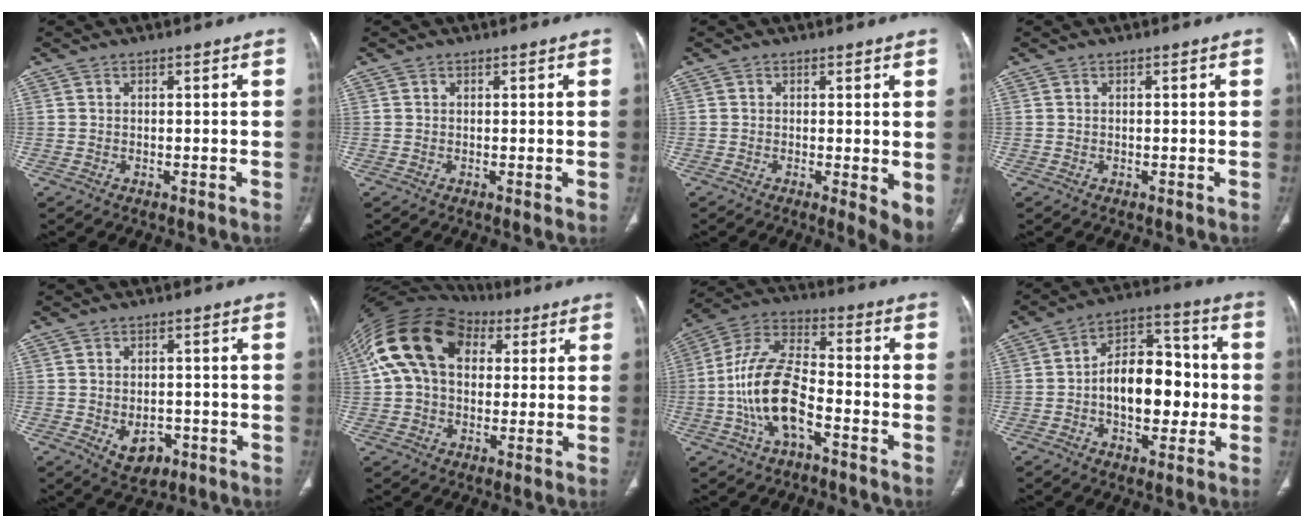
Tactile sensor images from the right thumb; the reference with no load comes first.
{"total": 0.5, "force": [0.2, 0.1, 0.5], "torque": [-0.012, -0.004, 0.002]}
{"total": 5.0, "force": [-0.2, 1.5, 4.7], "torque": [-0.064, -0.015, -0.006]}
{"total": 0.0}
{"total": 5.5, "force": [-1.9, 3.8, 3.6], "torque": [-0.040, 0.008, -0.015]}
{"total": 18.7, "force": [5.3, 12.9, 12.4], "torque": [-0.240, 0.039, 0.089]}
{"total": 14.1, "force": [-4.5, 6.6, 11.6], "torque": [-0.232, 0.043, -0.086]}
{"total": 14.7, "force": [-1.5, 9.1, 11.5], "torque": [-0.139, 0.035, -0.026]}